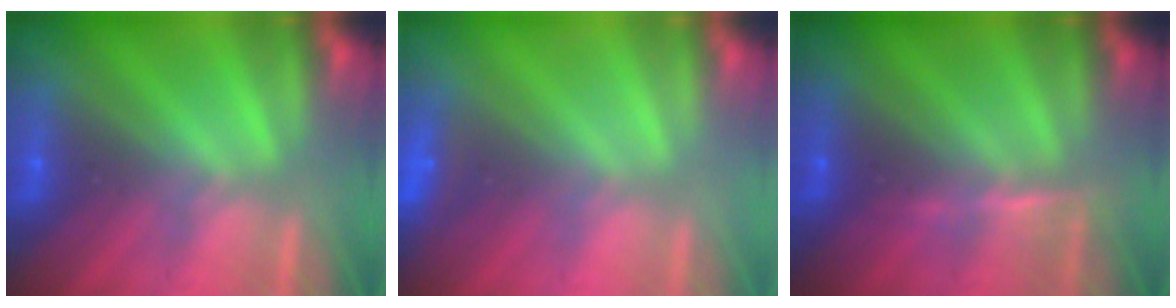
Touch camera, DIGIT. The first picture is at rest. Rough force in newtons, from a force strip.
{"total": 2.3}
{"total": 2.8}